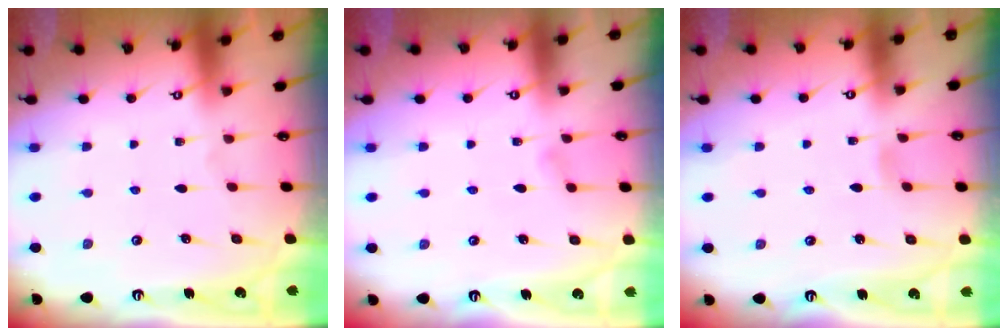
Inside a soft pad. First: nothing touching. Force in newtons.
{"total": 4.0, "press": 3.9, "slide": 0.4}
{"total": 2.7, "press": 2.7, "slide": 0.3}